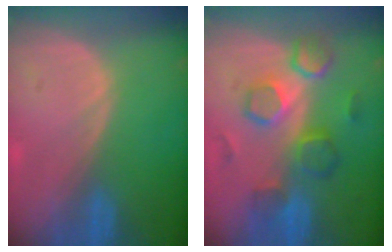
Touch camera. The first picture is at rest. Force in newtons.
{"total": 8.3, "press": 8.2, "slide": 1.4}